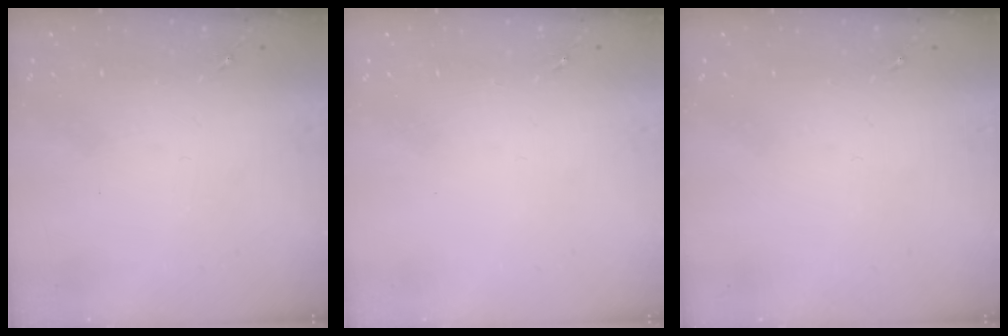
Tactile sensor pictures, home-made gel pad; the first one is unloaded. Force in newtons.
{"total": 0.0}
{"total": 0.0}